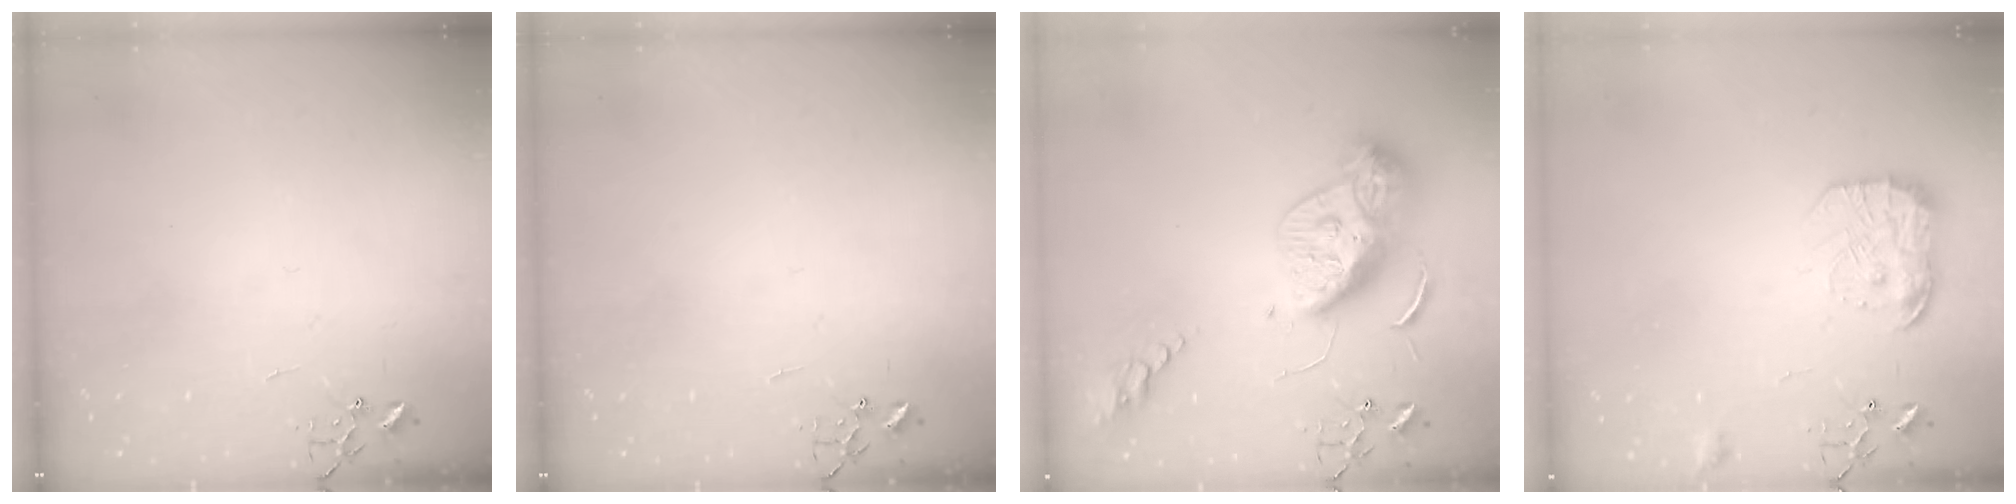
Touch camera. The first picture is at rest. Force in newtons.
{"total": 0.0}
{"total": 14.4, "press": 14.4, "slide": 1.3}
{"total": 14.3, "press": 14.3, "slide": 0.9}